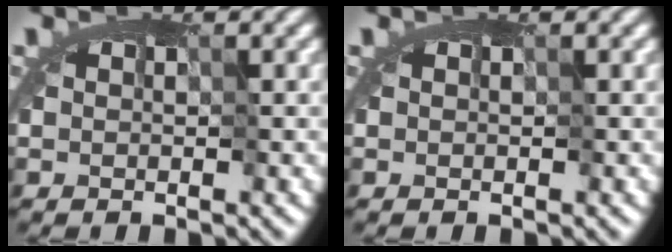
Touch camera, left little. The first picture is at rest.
{"total": 0.0}